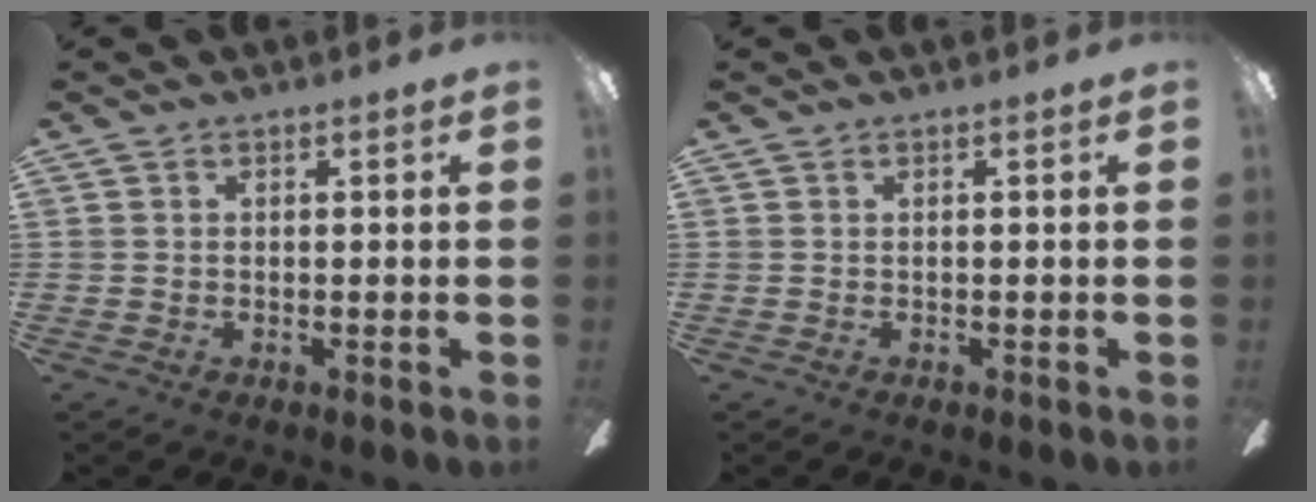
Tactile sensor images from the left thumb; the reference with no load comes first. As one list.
[{"total": 0.0}]